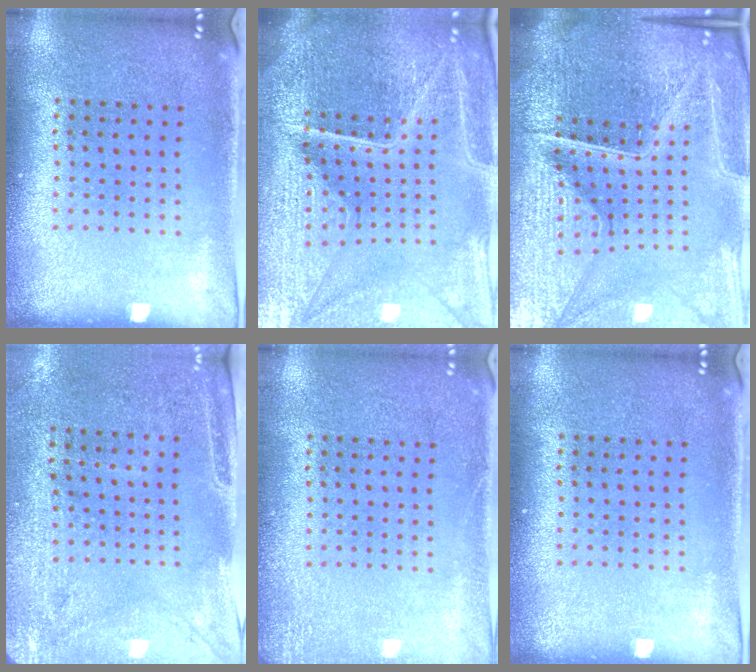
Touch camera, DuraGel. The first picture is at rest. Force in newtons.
{"total": 6.1, "press": 5.5, "slide": 2.7}
{"total": 6.8, "press": 6.0, "slide": 3.1}
{"total": 2.9, "press": 2.4, "slide": 1.5}
{"total": 1.9, "press": 1.9, "slide": 0.3}
{"total": 0.0}